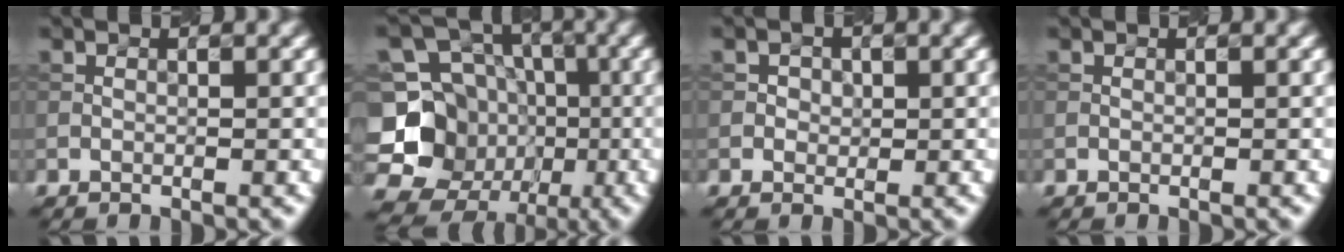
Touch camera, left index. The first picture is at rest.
{"total": 14.0, "force": [-4.0, 12.7, 4.1], "torque": [-0.121, 0.000, -0.060]}
{"total": 1.3, "force": [0.3, 1.1, 0.5], "torque": [-0.004, 0.002, 0.010]}
{"total": 0.0}